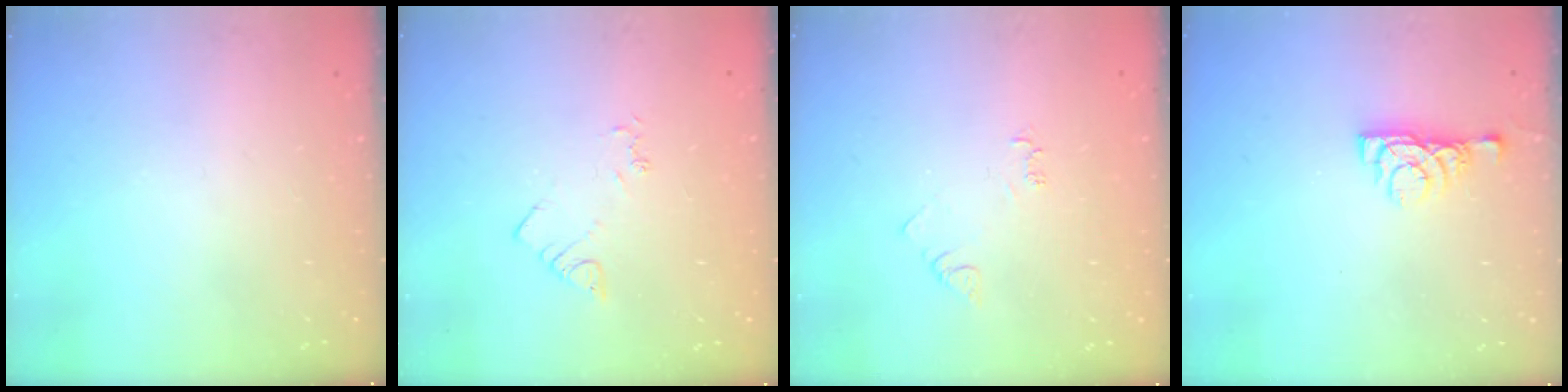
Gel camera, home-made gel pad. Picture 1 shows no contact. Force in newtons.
{"total": 2.3, "press": 2.3, "slide": 0.3}
{"total": 3.9, "press": 3.9, "slide": 0.5}
{"total": 5.6, "press": 5.5, "slide": 0.8}